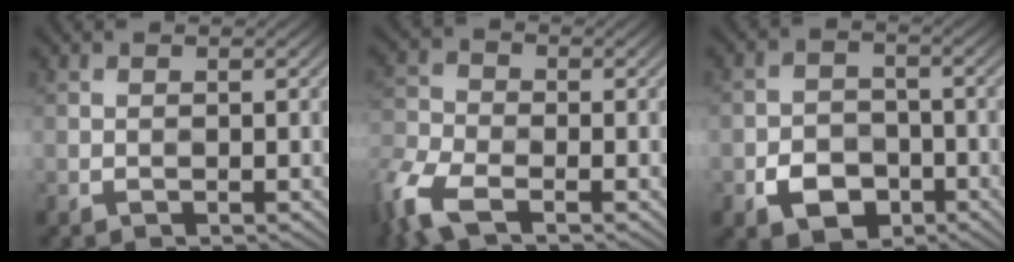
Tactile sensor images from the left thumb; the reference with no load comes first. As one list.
[{"total": 8.0, "force": [-4.5, 4.0, 5.3], "torque": [-0.134, -0.018, -0.104]}, {"total": 5.3, "force": [-1.3, 4.2, 3.0], "torque": [-0.051, -0.007, -0.025]}]